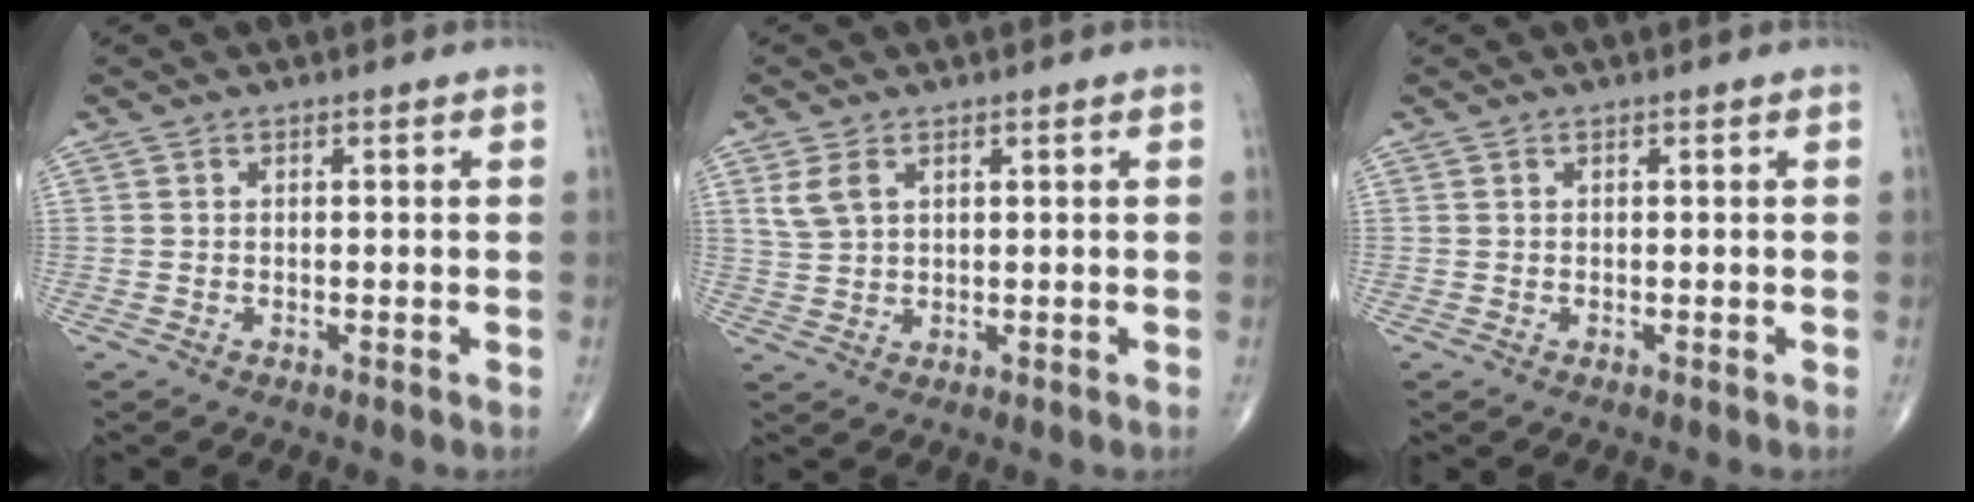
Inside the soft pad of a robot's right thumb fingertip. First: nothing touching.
{"total": 3.8, "force": [1.8, 2.3, 2.5], "torque": [-0.053, 0.000, 0.045]}
{"total": 0.0}